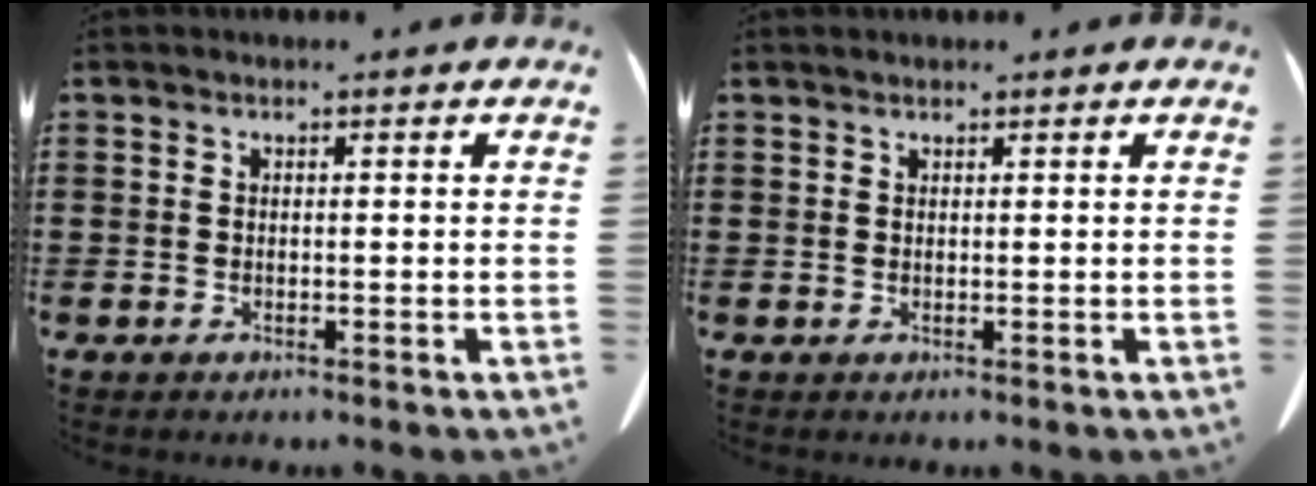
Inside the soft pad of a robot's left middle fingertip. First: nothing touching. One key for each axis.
{"total": 0.7, "fx": 0.6, "fy": 0.1, "fz": 0.1, "tx": -0.004, "ty": -0.002, "tz": 0.014}